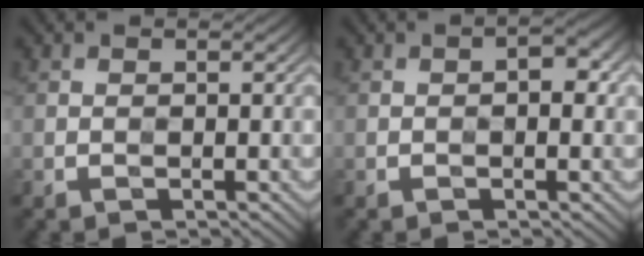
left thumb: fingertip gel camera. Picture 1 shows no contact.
{"total": 2.3, "force": [0.1, 1.0, 2.1], "torque": [-0.028, 0.004, -0.002]}